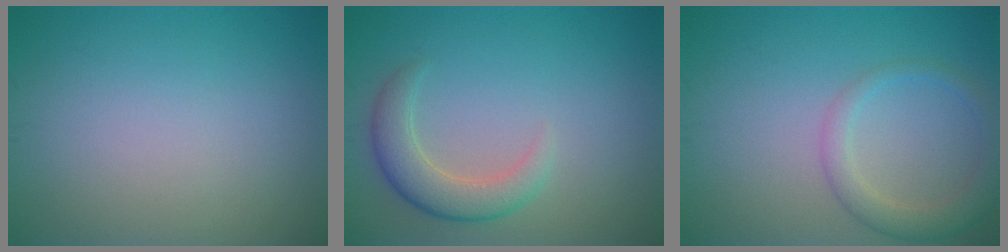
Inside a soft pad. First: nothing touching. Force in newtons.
{"total": 3.6, "press": 3.6, "slide": 0.5}
{"total": 2.9, "press": 2.9, "slide": 0.2}